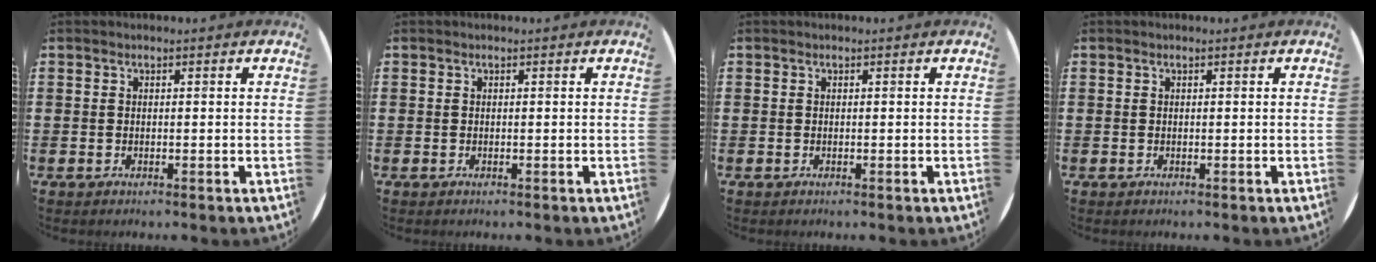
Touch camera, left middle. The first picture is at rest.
{"total": 0.0}
{"total": 0.0}
{"total": 0.0}